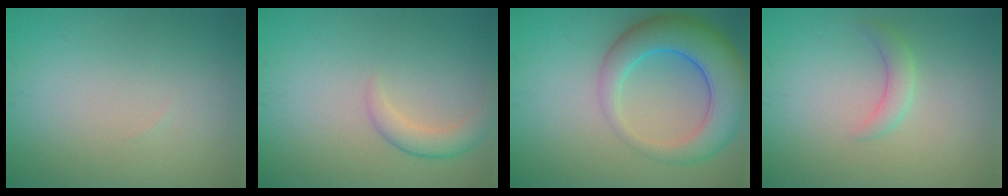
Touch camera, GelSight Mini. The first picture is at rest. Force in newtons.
{"total": 2.3, "press": 2.3, "slide": 0.1}
{"total": 7.6, "press": 7.6, "slide": 0.4}
{"total": 1.6, "press": 1.6, "slide": 0.1}